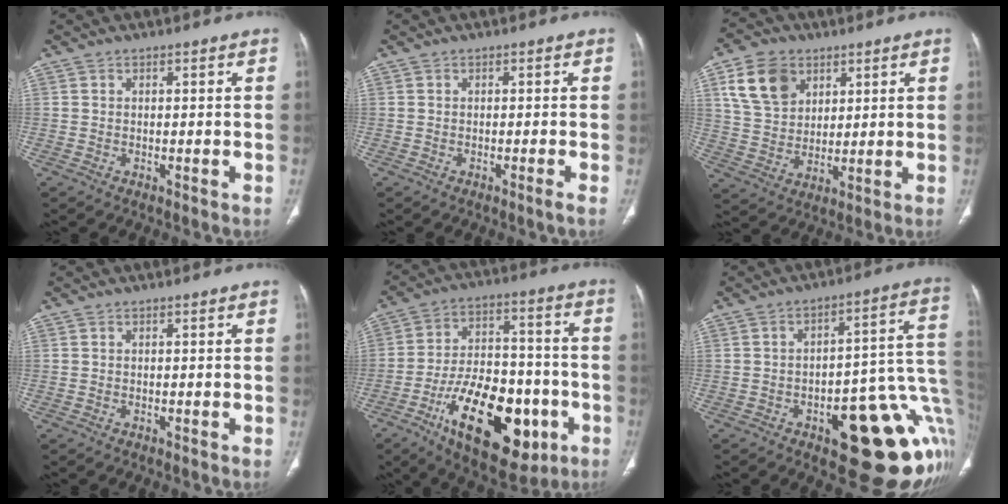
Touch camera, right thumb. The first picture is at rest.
{"total": 0.9, "force": [-0.5, -0.3, 0.7], "torque": [-0.014, -0.002, -0.009]}
{"total": 11.6, "force": [5.3, 8.5, 6.0], "torque": [-0.087, -0.012, 0.108]}
{"total": 0.0}
{"total": 23.9, "force": [-9.5, 12.1, 18.3], "torque": [-0.273, 0.043, -0.137]}
{"total": 21.9, "force": [-6.8, 8.3, 19.1], "torque": [-0.162, 0.044, -0.074]}